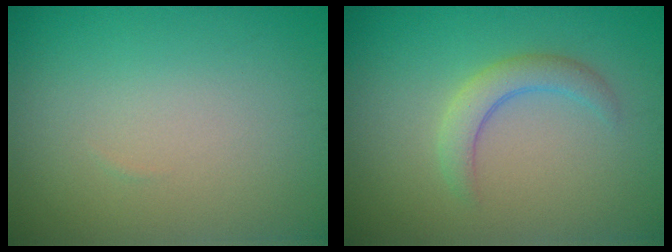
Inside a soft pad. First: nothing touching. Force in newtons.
{"total": 2.6, "press": 2.6, "slide": 0.2}